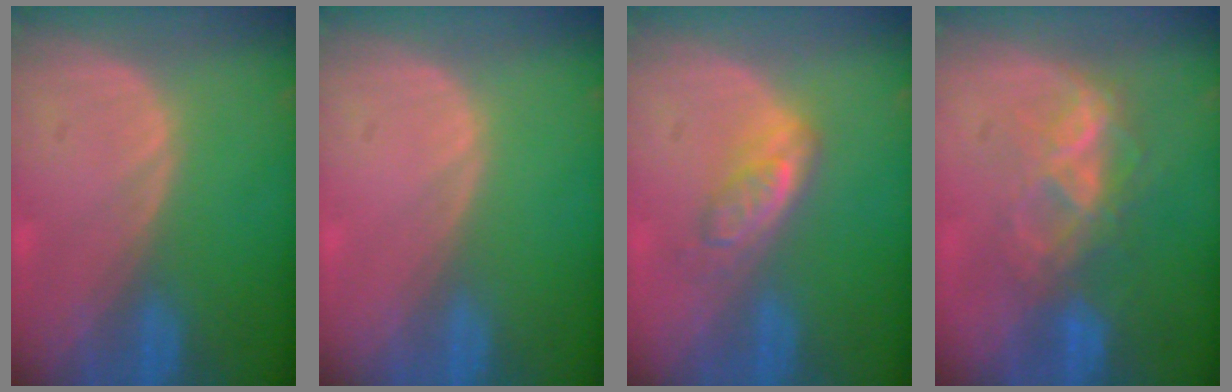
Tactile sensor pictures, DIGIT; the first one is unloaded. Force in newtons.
{"total": 0.0}
{"total": 4.5, "press": 4.4, "slide": 1.1}
{"total": 6.3, "press": 6.2, "slide": 0.6}